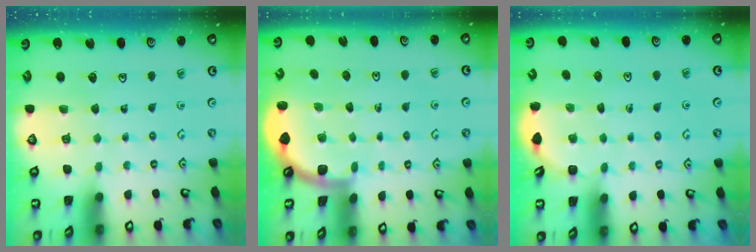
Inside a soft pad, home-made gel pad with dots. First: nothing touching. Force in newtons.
{"total": 1.9, "press": 1.9, "slide": 0.0}
{"total": 2.2, "press": 1.2, "slide": 1.9}